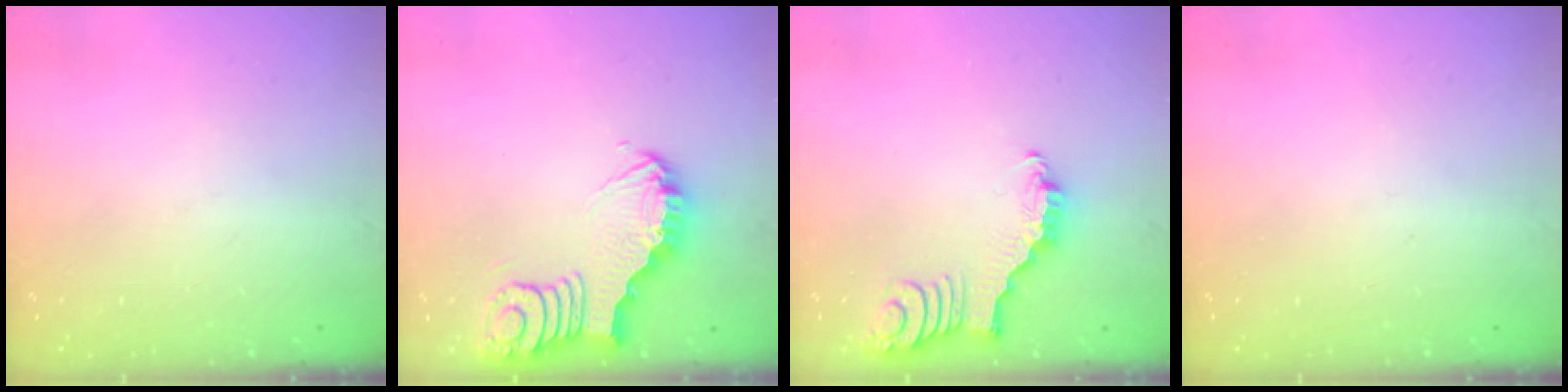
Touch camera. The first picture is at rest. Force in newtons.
{"total": 3.9, "press": 3.9, "slide": 0.3}
{"total": 2.9, "press": 2.8, "slide": 0.4}
{"total": 0.0}